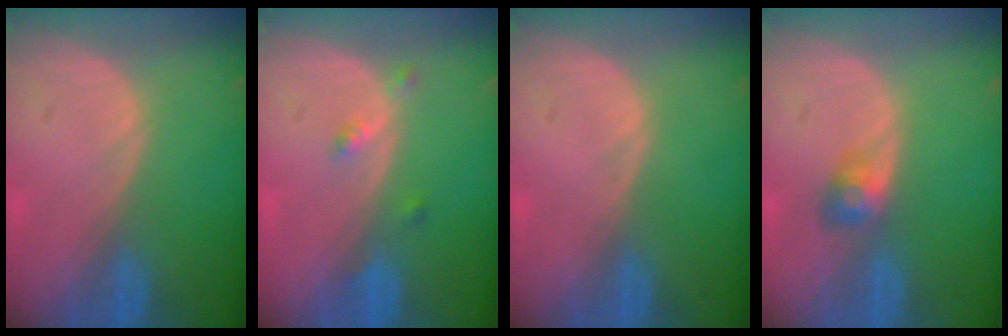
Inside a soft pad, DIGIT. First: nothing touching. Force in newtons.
{"total": 2.2, "press": 1.8, "slide": 1.3}
{"total": 0.0}
{"total": 3.0, "press": 2.6, "slide": 1.4}